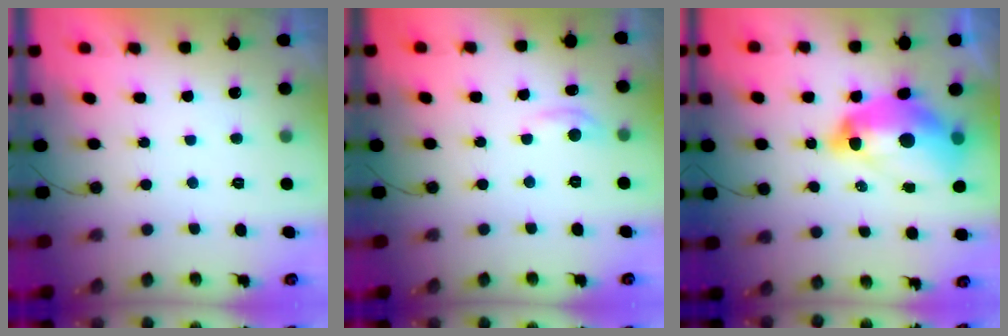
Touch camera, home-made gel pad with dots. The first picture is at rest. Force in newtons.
{"total": 3.3, "press": 3.2, "slide": 0.4}
{"total": 17.0, "press": 16.9, "slide": 1.8}